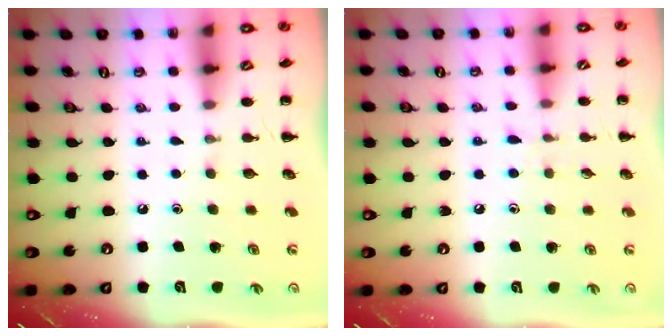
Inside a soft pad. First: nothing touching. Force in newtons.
{"total": 5.8, "press": 5.4, "slide": 2.1}